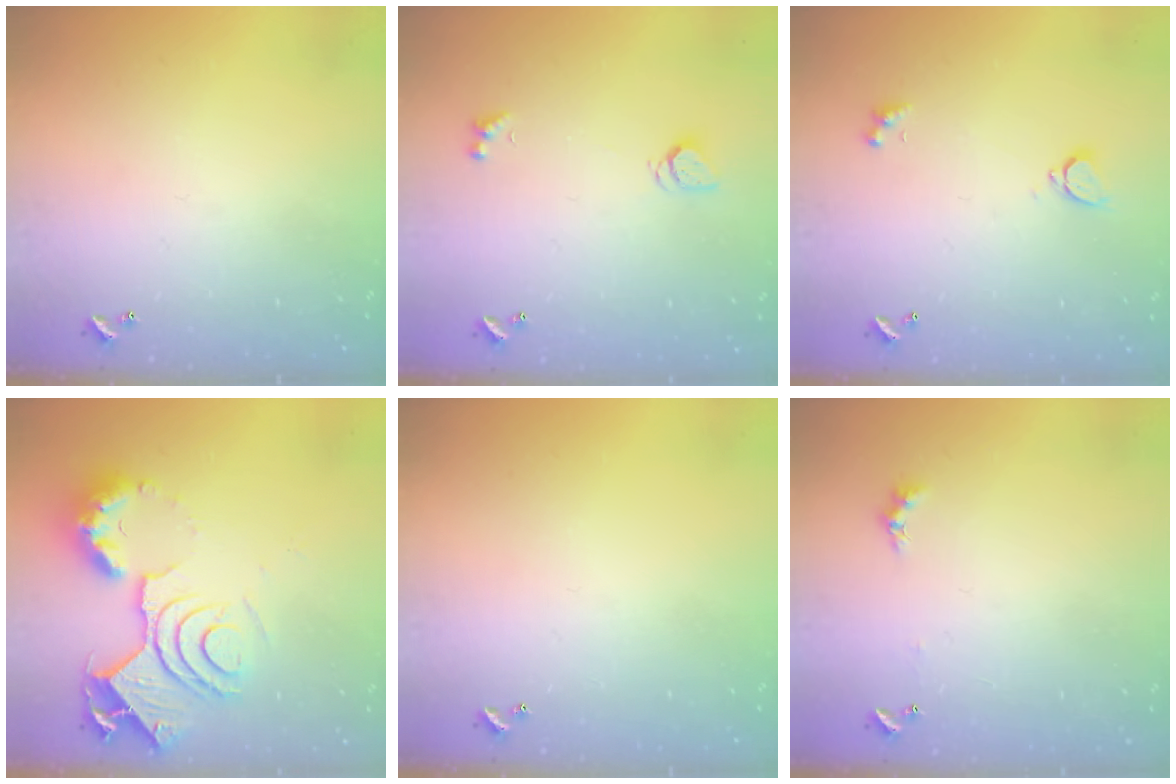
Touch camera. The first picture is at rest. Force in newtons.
{"total": 2.0, "press": 2.0, "slide": 0.3}
{"total": 2.1, "press": 1.8, "slide": 1.0}
{"total": 16.4, "press": 16.3, "slide": 1.7}
{"total": 0.0}
{"total": 0.6, "press": 0.4, "slide": 0.5}